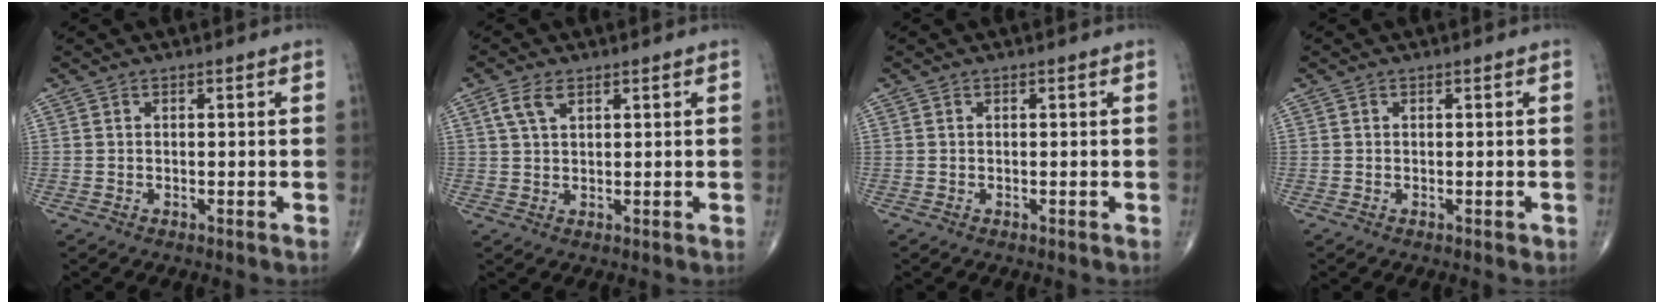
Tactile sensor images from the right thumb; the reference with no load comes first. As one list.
[{"total": 3.6, "force": [1.8, 1.8, 2.6], "torque": [-0.053, 0.006, 0.040]}, {"total": 0.0}, {"total": 0.5, "force": [-0.1, 0.4, 0.3], "torque": [0.003, 0.002, -0.002]}]